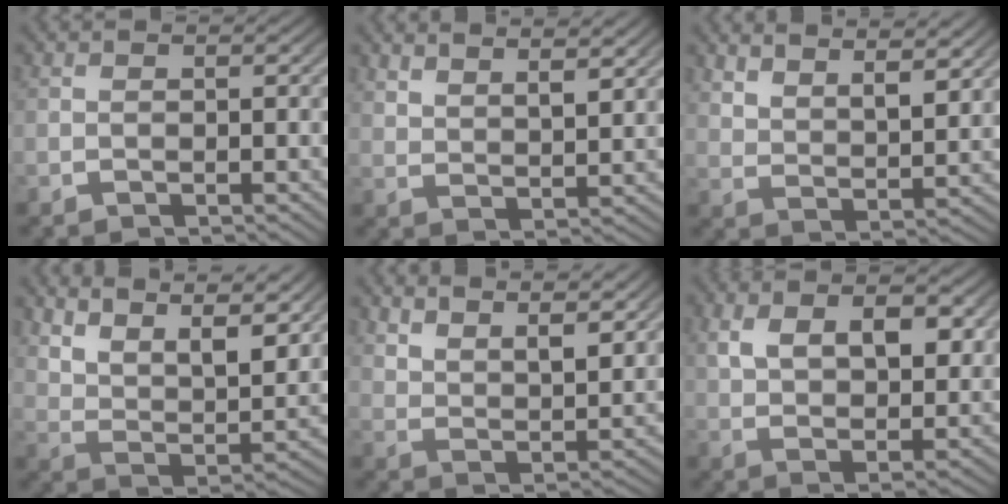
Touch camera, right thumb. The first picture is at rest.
{"total": 3.7, "force": [3.5, 0.4, 1.2], "torque": [-0.020, 0.001, 0.068]}
{"total": 4.6, "force": [4.1, 1.0, 1.9], "torque": [-0.032, -0.004, 0.080]}
{"total": 11.7, "force": [6.1, 6.2, 7.7], "torque": [-0.128, 0.003, 0.094]}
{"total": 5.1, "force": [4.3, 1.4, 2.3], "torque": [-0.038, -0.006, 0.082]}
{"total": 5.3, "force": [1.8, 2.6, 4.2], "torque": [-0.070, -0.003, 0.042]}